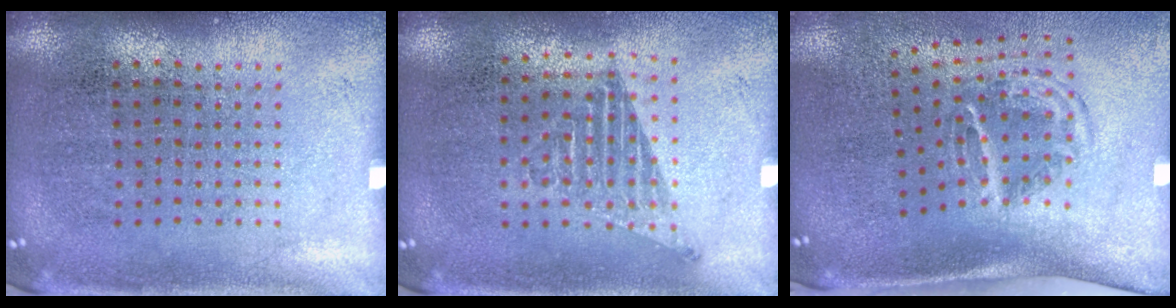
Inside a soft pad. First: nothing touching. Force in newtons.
{"total": 1.3, "press": 1.0, "slide": 0.8}
{"total": 1.9, "press": 1.2, "slide": 1.5}